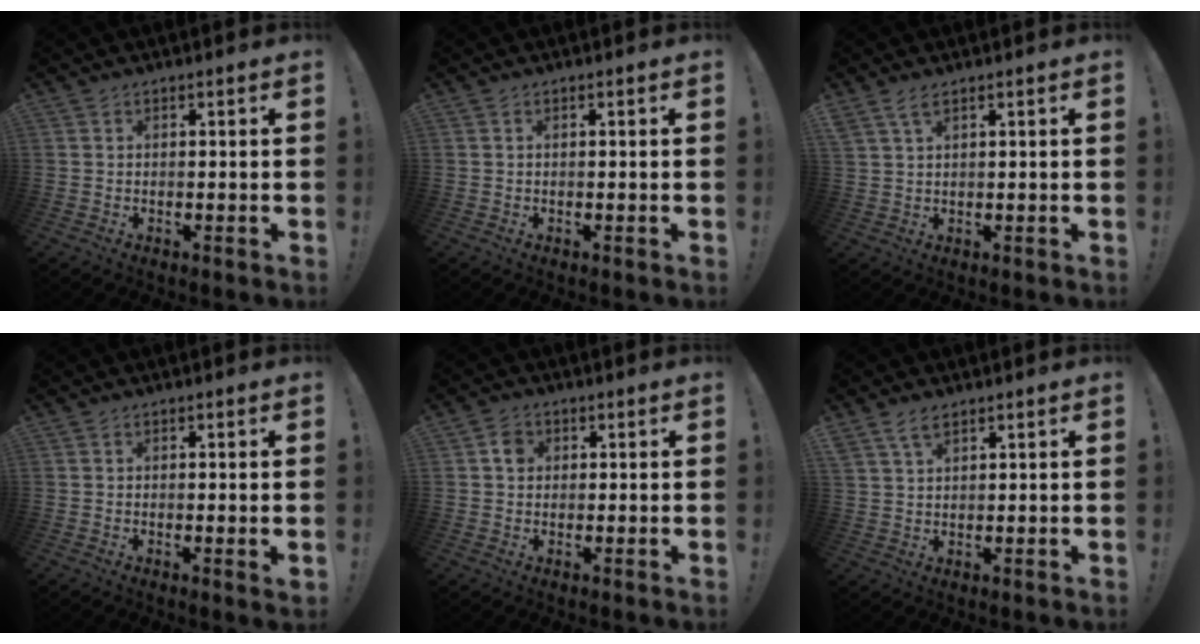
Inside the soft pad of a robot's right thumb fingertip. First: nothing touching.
{"total": 0.0}
{"total": 3.6, "force": [2.3, 1.3, 2.5], "torque": [-0.045, -0.006, 0.043]}
{"total": 1.4, "force": [0.3, 0.0, 1.3], "torque": [-0.021, -0.003, 0.004]}
{"total": 3.4, "force": [0.6, 3.0, 1.5], "torque": [-0.010, 0.002, 0.006]}
{"total": 4.5, "force": [3.0, 2.2, 2.6], "torque": [-0.049, -0.008, 0.058]}